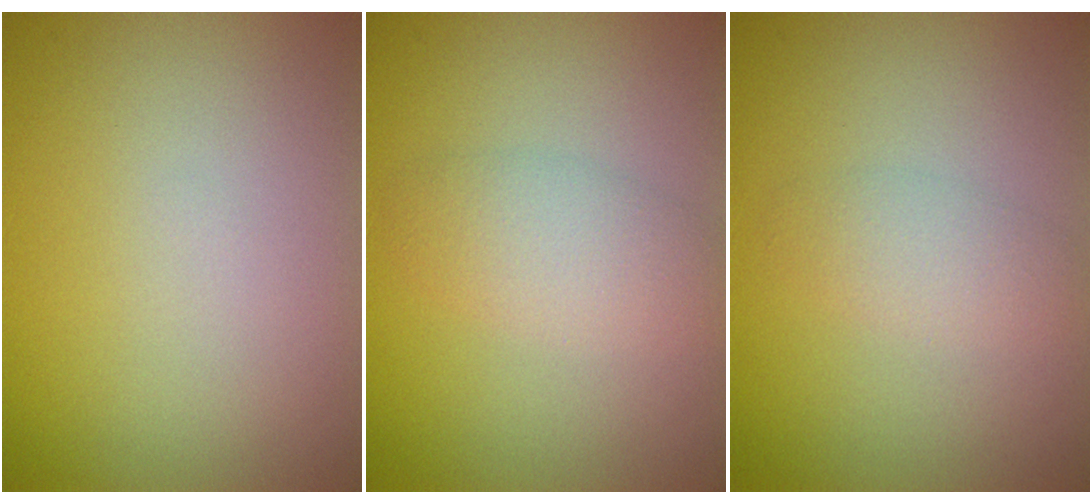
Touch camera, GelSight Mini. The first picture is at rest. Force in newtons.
{"total": 2.9, "press": 2.9, "slide": 0.1}
{"total": 1.8, "press": 1.8, "slide": 0.1}